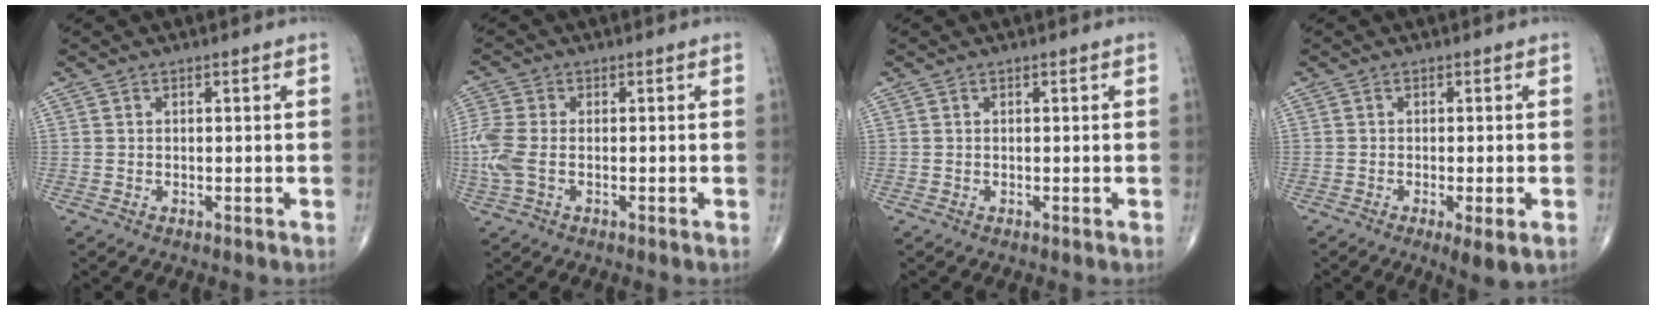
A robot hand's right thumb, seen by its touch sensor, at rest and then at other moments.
{"total": 6.8, "force": [-1.0, 4.0, 5.4], "torque": [-0.161, 0.007, -0.022]}
{"total": 0.0}
{"total": 4.6, "force": [-1.6, 0.9, 4.1], "torque": [-0.068, -0.014, -0.027]}